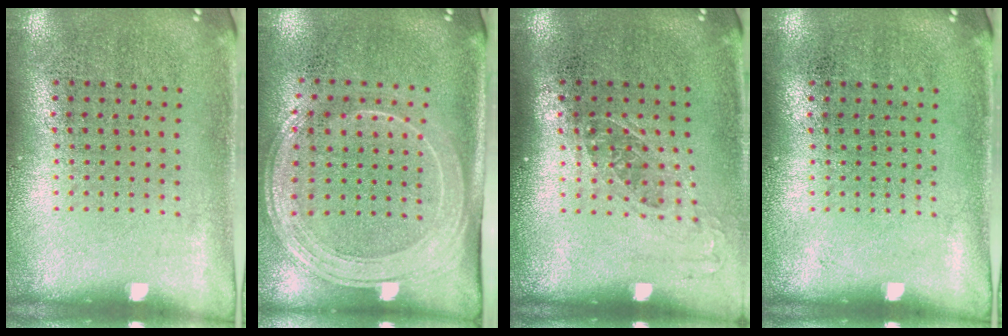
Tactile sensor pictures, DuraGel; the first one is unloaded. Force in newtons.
{"total": 2.0, "press": 1.7, "slide": 1.1}
{"total": 1.2, "press": 0.9, "slide": 0.7}
{"total": 0.0}